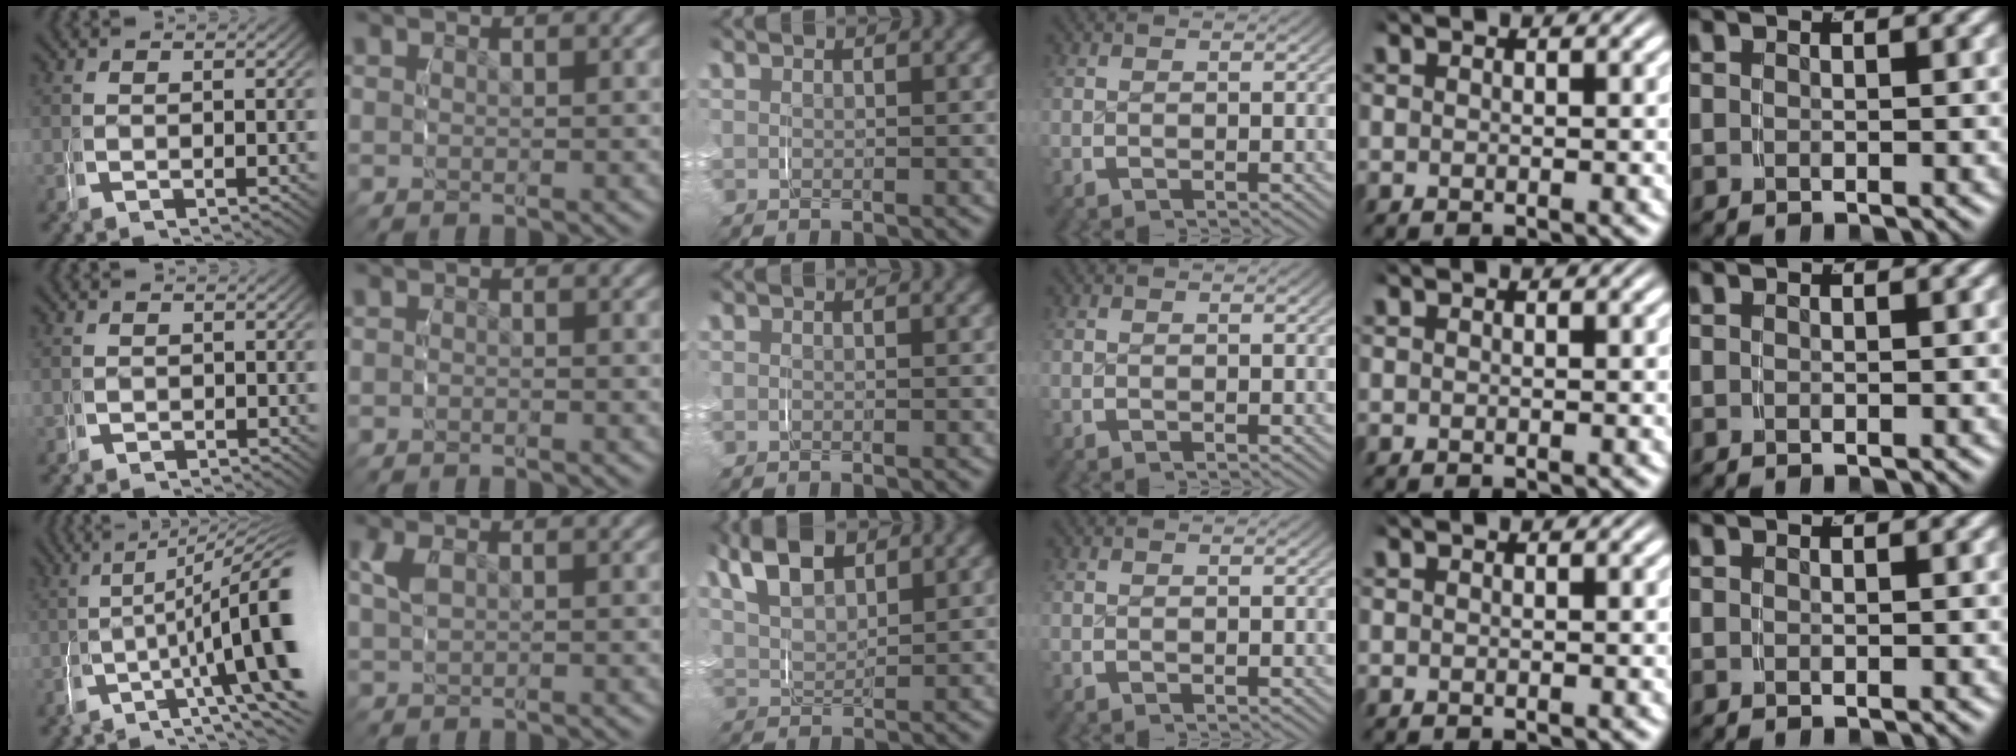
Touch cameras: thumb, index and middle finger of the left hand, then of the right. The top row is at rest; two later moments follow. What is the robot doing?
{"motion": "grasp_and_lifting", "object": "keyboard"}